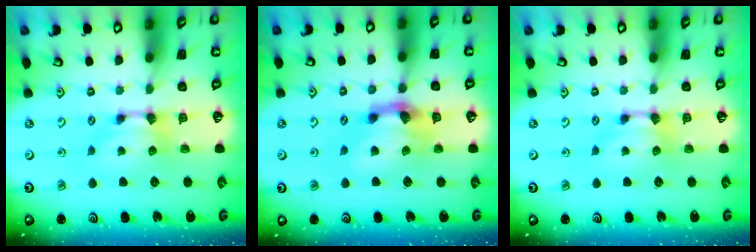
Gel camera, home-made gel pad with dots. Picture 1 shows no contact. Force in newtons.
{"total": 4.6, "press": 4.1, "slide": 2.1}
{"total": 0.0}